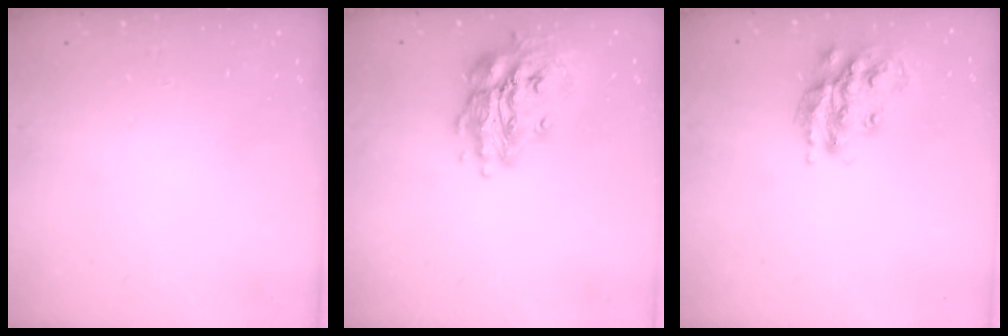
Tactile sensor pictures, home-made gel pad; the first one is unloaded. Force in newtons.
{"total": 16.1, "press": 15.9, "slide": 2.1}
{"total": 19.7, "press": 19.6, "slide": 1.4}